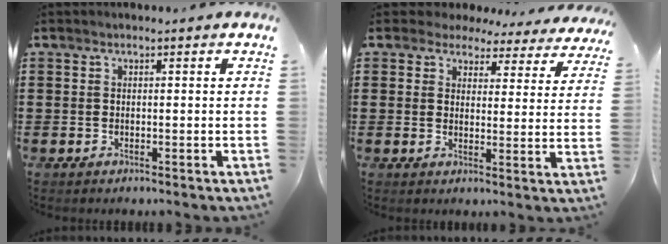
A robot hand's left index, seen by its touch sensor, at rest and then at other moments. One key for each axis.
{"total": 3.7, "fx": 3.4, "fy": 1.4, "fz": 0.6, "tx": -0.031, "ty": -0.014, "tz": 0.059}